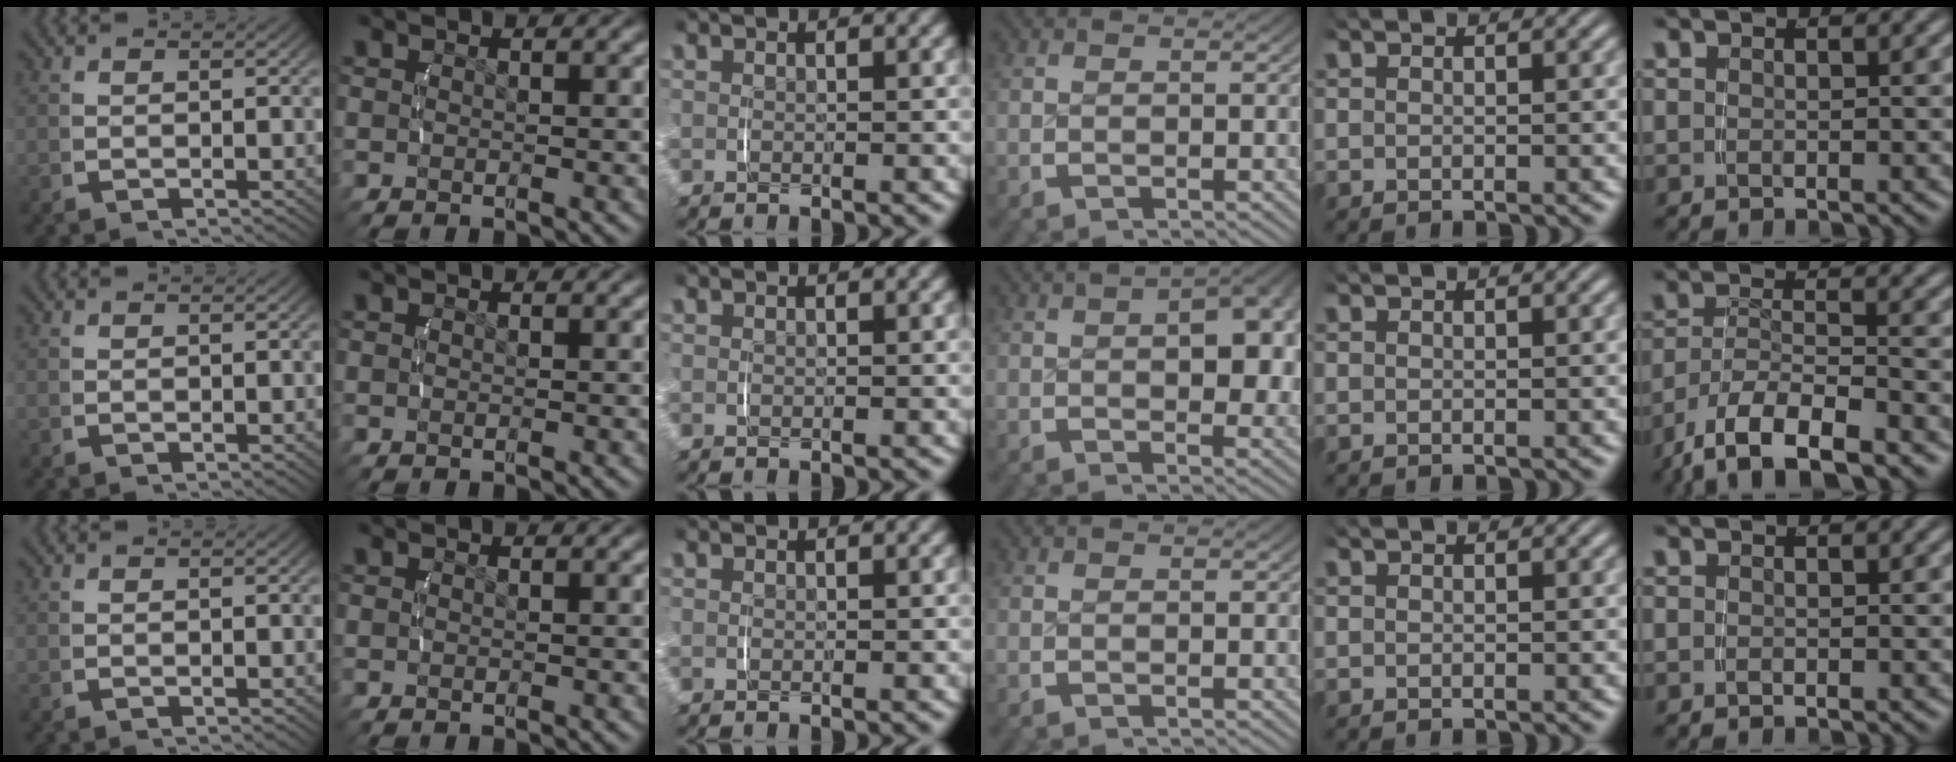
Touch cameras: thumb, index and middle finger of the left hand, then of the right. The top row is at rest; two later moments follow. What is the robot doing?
{"motion": "lift_and_place", "object": "jewelry box"}